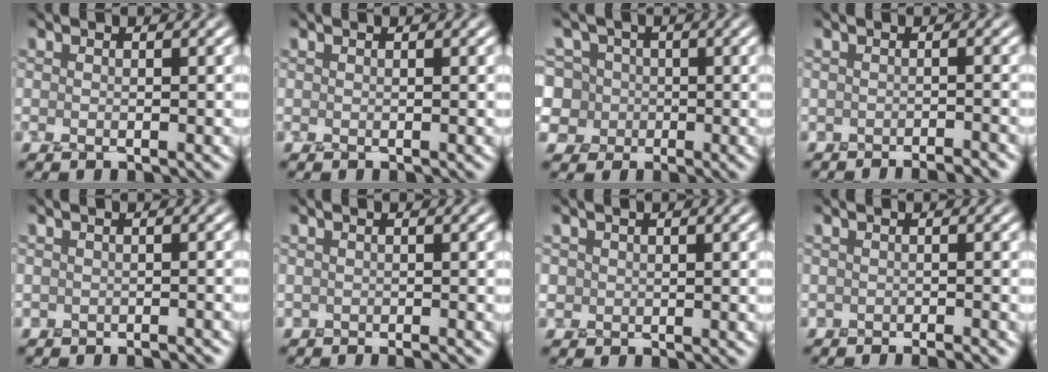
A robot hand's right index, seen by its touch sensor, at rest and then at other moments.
{"total": 0.0}
{"total": 7.9, "force": [1.8, 7.4, 2.0], "torque": [-0.042, 0.048, -0.001]}
{"total": 2.0, "force": [-2.0, 0.0, 0.4], "torque": [0.012, 0.014, -0.026]}
{"total": 1.1, "force": [-1.0, -0.1, -0.4], "torque": [0.021, 0.007, -0.007]}
{"total": 0.6, "force": [-0.5, -0.1, -0.1], "torque": [0.019, 0.004, -0.003]}
{"total": 1.2, "force": [0.1, 1.0, -0.5], "torque": [0.015, 0.001, 0.005]}
{"total": 0.9, "force": [-0.9, -0.2, 0.0], "torque": [0.018, 0.004, -0.011]}